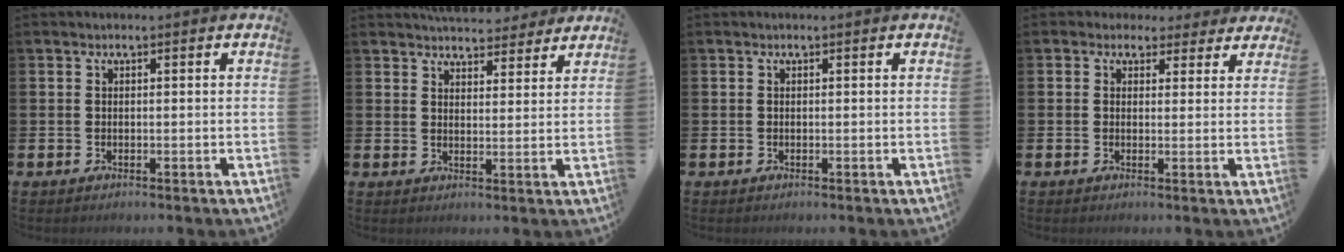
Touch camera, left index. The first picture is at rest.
{"total": 5.4, "force": [5.2, 1.4, 0.5], "torque": [-0.016, -0.028, 0.094]}
{"total": 0.0}
{"total": 2.6, "force": [1.9, 1.8, 0.0], "torque": [-0.005, -0.008, 0.028]}